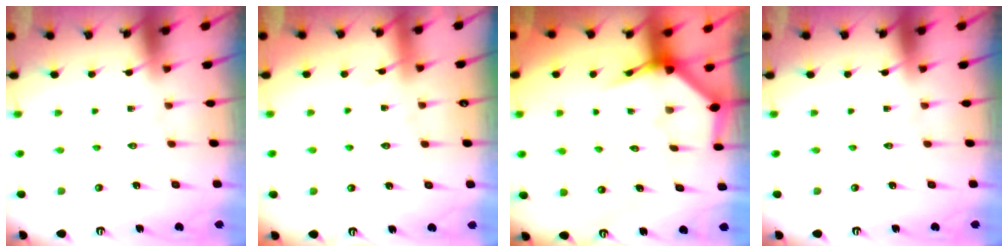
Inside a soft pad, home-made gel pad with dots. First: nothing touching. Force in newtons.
{"total": 2.8, "press": 2.8, "slide": 0.4}
{"total": 4.0, "press": 3.9, "slide": 0.4}
{"total": 0.0}